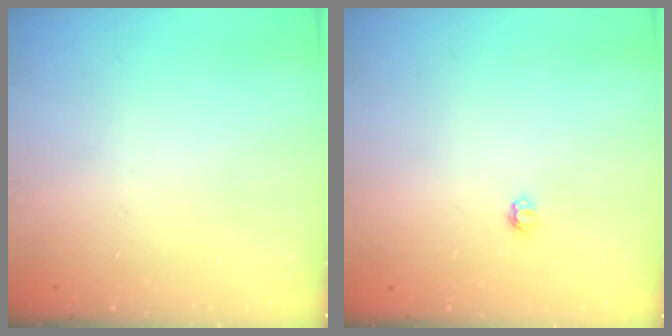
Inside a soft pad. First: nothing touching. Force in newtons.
{"total": 2.9, "press": 2.9, "slide": 0.4}